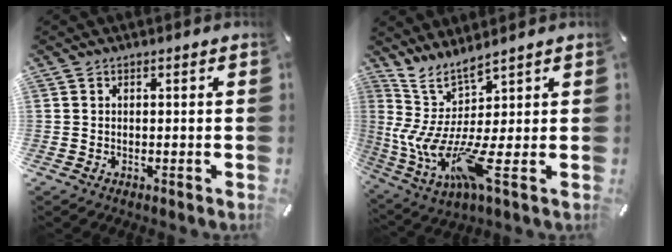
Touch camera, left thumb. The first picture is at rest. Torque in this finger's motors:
{"motor_torque": [2.50, 2.51, 1.68, -1.09, 0.58]}